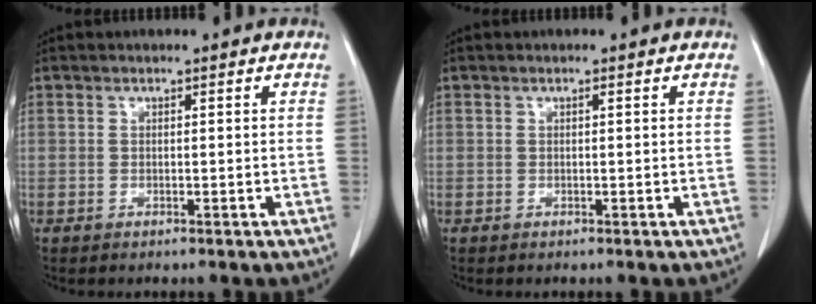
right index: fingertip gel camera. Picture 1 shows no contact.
{"total": 0.0}